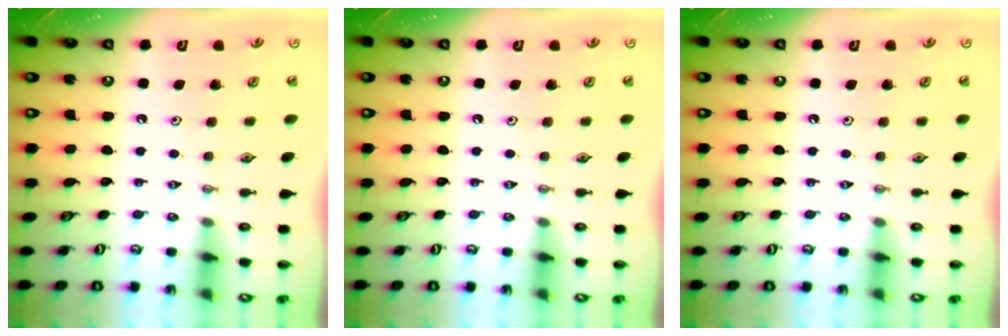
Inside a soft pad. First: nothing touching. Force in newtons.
{"total": 0.0}
{"total": 0.0}